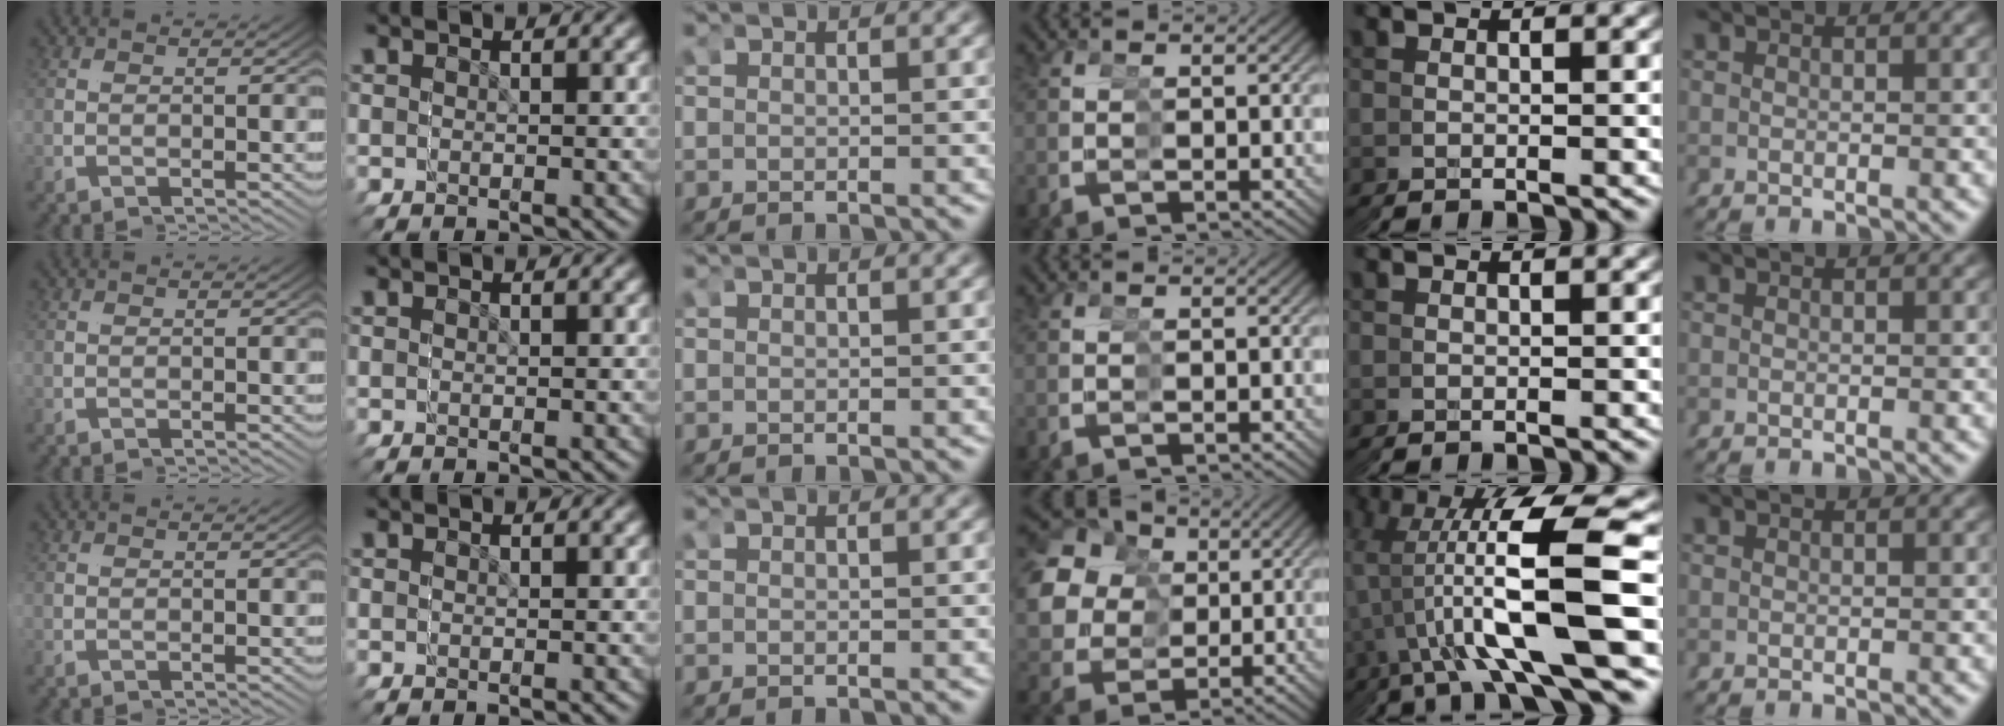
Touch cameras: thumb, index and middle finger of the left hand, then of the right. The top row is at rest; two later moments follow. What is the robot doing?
{"motion": "grasp_and_lifting", "object": "straw"}